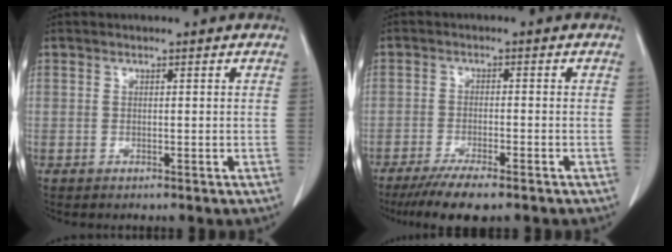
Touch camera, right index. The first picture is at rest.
{"total": 7.2, "force": [-5.6, 0.7, 4.4], "torque": [-0.071, -0.017, -0.091]}